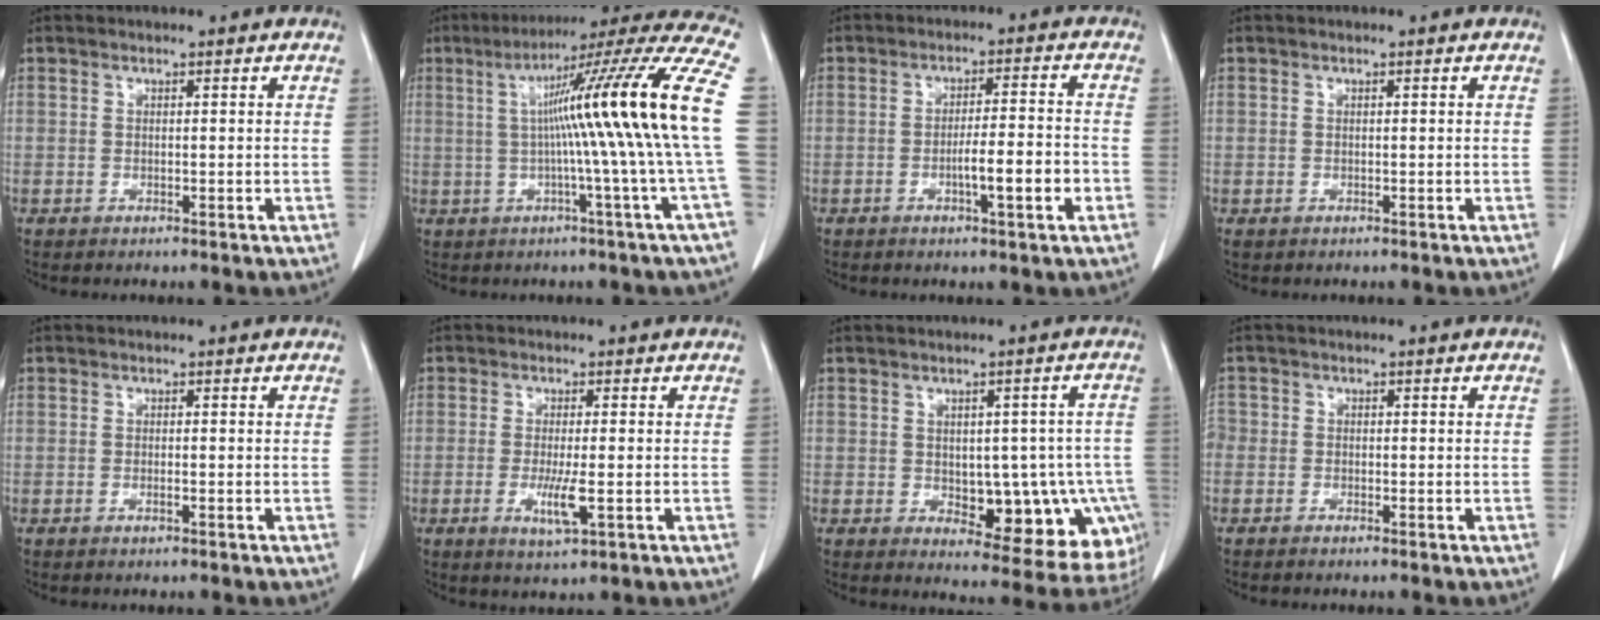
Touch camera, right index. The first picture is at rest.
{"total": 20.2, "force": [0.9, -2.4, 20.0], "torque": [-0.259, 0.025, -0.003]}
{"total": 6.6, "force": [-2.3, 0.3, 6.2], "torque": [-0.096, 0.003, -0.035]}
{"total": 0.6, "force": [-0.1, 0.6, -0.1], "torque": [0.002, 0.005, -0.001]}
{"total": 0.6, "force": [-0.3, 0.0, 0.6], "torque": [-0.013, 0.000, -0.003]}
{"total": 4.4, "force": [-1.2, 0.4, 4.3], "torque": [-0.083, -0.011, -0.018]}
{"total": 14.2, "force": [-3.5, 7.1, 11.8], "torque": [-0.092, 0.021, -0.025]}
{"total": 2.6, "force": [-1.8, 1.8, 0.7], "torque": [-0.015, 0.001, -0.035]}